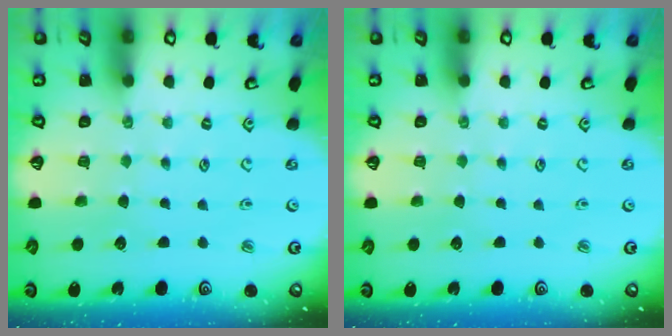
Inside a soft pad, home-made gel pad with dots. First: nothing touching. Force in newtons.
{"total": 0.0}